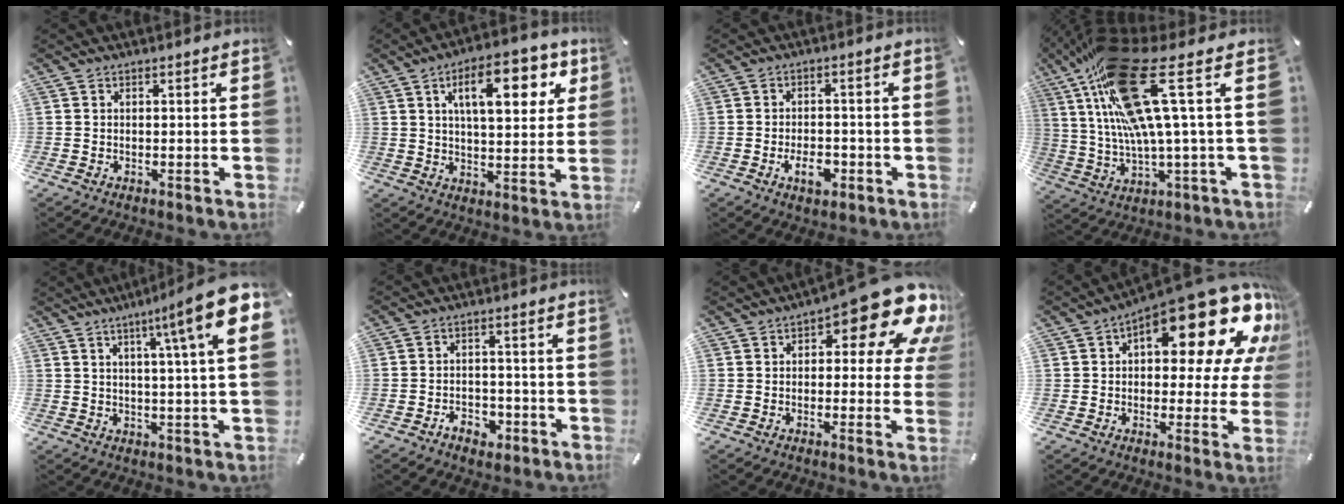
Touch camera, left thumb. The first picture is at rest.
{"total": 15.7, "force": [6.7, 6.7, 12.5], "torque": [-0.186, -0.007, 0.106]}
{"total": 6.2, "force": [-2.7, 3.6, 4.4], "torque": [-0.072, 0.009, -0.048]}
{"total": 27.3, "force": [7.8, 8.5, 24.7], "torque": [-0.472, -0.038, 0.139]}
{"total": 14.6, "force": [6.4, 0.4, 13.2], "torque": [-0.208, -0.037, 0.089]}
{"total": 4.5, "force": [-2.7, 3.3, 1.6], "torque": [-0.024, 0.012, -0.048]}
{"total": 16.9, "force": [8.7, 6.2, 13.1], "torque": [-0.170, -0.063, 0.141]}
{"total": 24.1, "force": [12.1, 9.6, 18.5], "torque": [-0.248, -0.089, 0.197]}